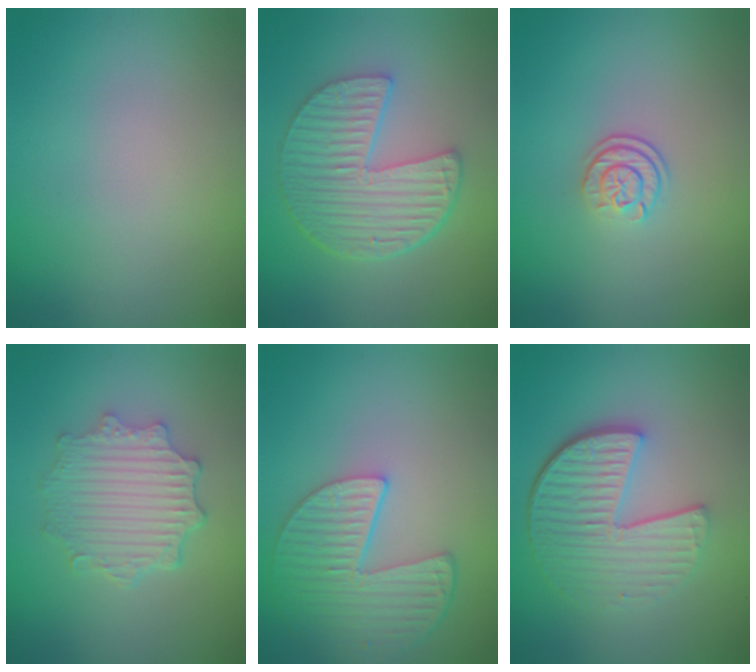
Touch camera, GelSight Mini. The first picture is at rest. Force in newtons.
{"total": 6.3, "press": 4.8, "slide": 4.1}
{"total": 2.2, "press": 1.7, "slide": 1.4}
{"total": 4.6, "press": 3.7, "slide": 2.7}
{"total": 5.4, "press": 4.4, "slide": 3.2}
{"total": 5.7, "press": 4.2, "slide": 3.9}